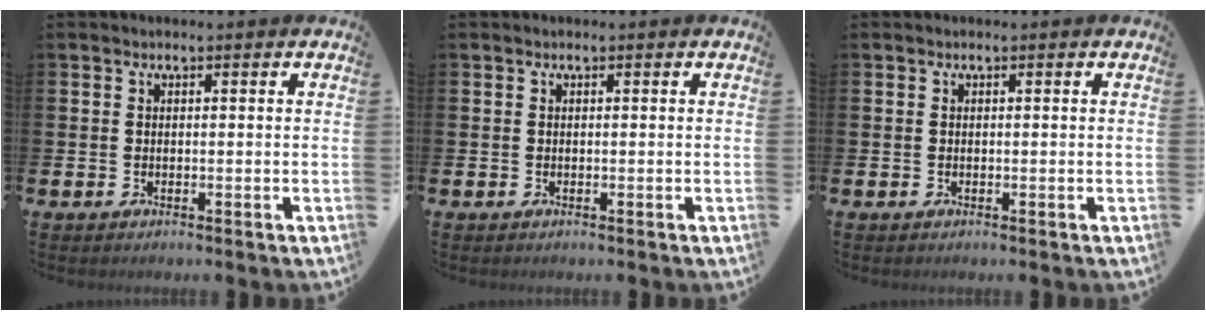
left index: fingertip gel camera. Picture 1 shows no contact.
{"total": 0.0}
{"total": 0.0}